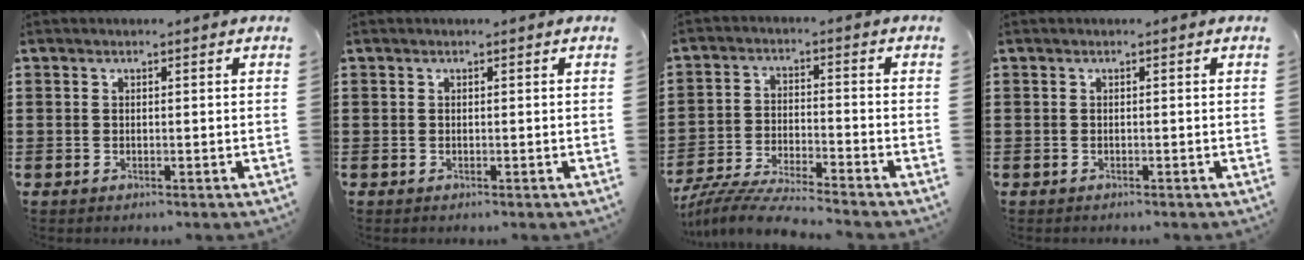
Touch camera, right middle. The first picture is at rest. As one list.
[{"total": 0.0}, {"total": 6.5, "force": [-6.3, -0.1, 1.9], "torque": [-0.045, -0.008, -0.125]}, {"total": 0.0}]